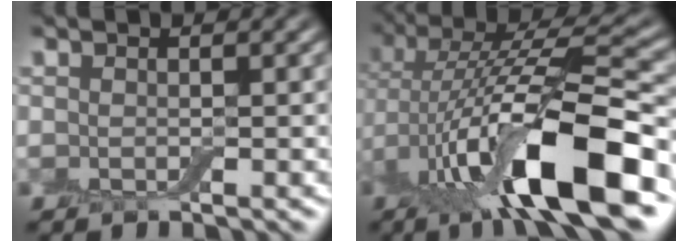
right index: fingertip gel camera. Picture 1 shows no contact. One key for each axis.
{"total": 12.8, "fx": -2.9, "fy": 3.8, "fz": 11.9, "tx": -0.207, "ty": 0.013, "tz": -0.059}